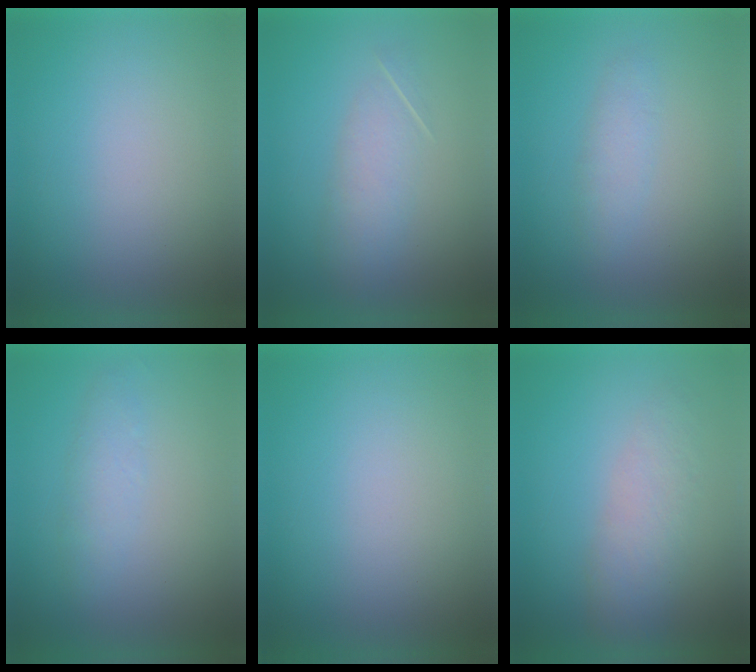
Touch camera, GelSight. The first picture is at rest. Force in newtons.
{"total": 3.1}
{"total": 2.3}
{"total": 2.5}
{"total": 0.0}
{"total": 3.4}